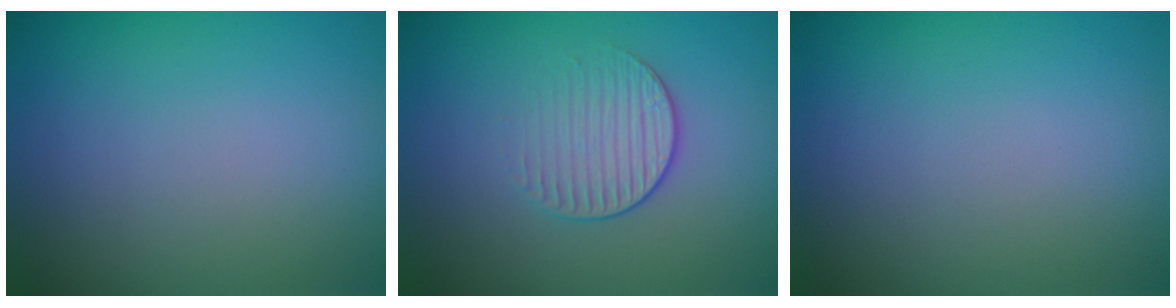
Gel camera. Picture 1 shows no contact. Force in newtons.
{"total": 2.0, "press": 1.4, "slide": 1.4}
{"total": 0.0}